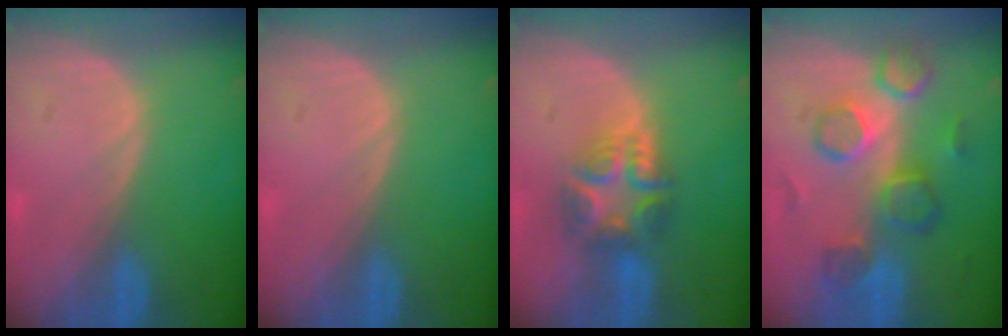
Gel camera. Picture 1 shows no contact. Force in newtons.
{"total": 0.0}
{"total": 7.5, "press": 6.5, "slide": 3.7}
{"total": 8.8, "press": 8.4, "slide": 2.6}